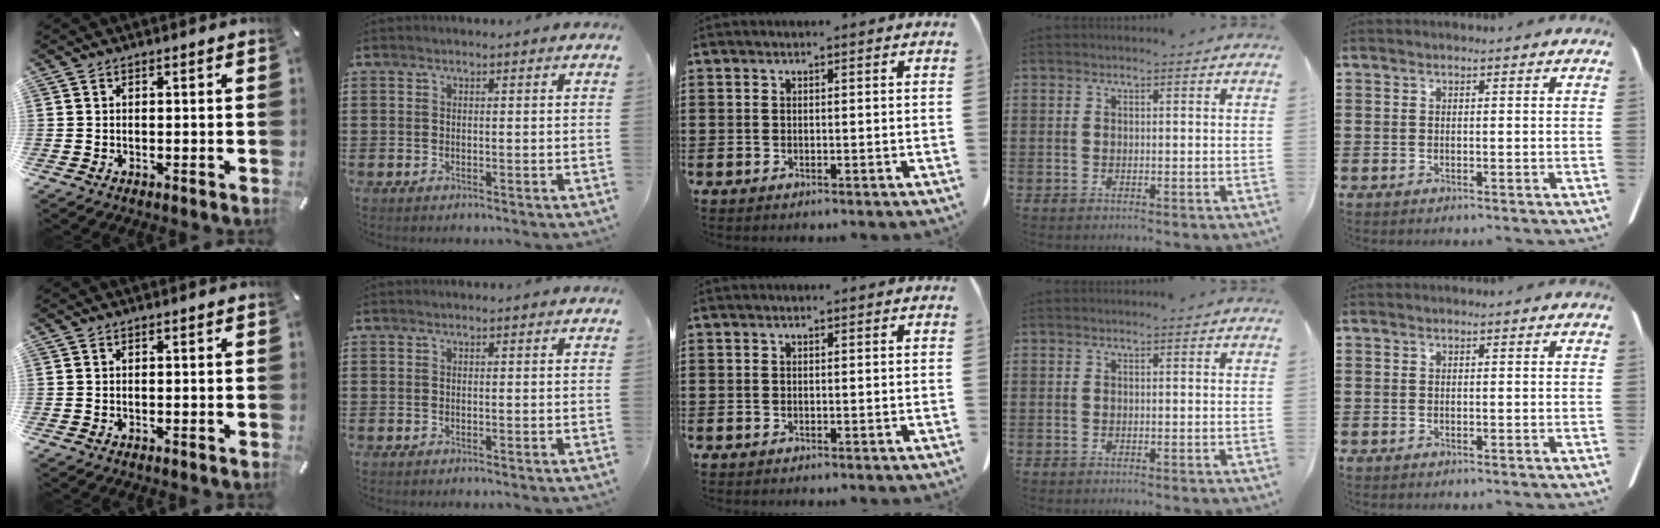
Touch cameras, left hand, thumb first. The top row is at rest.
{}